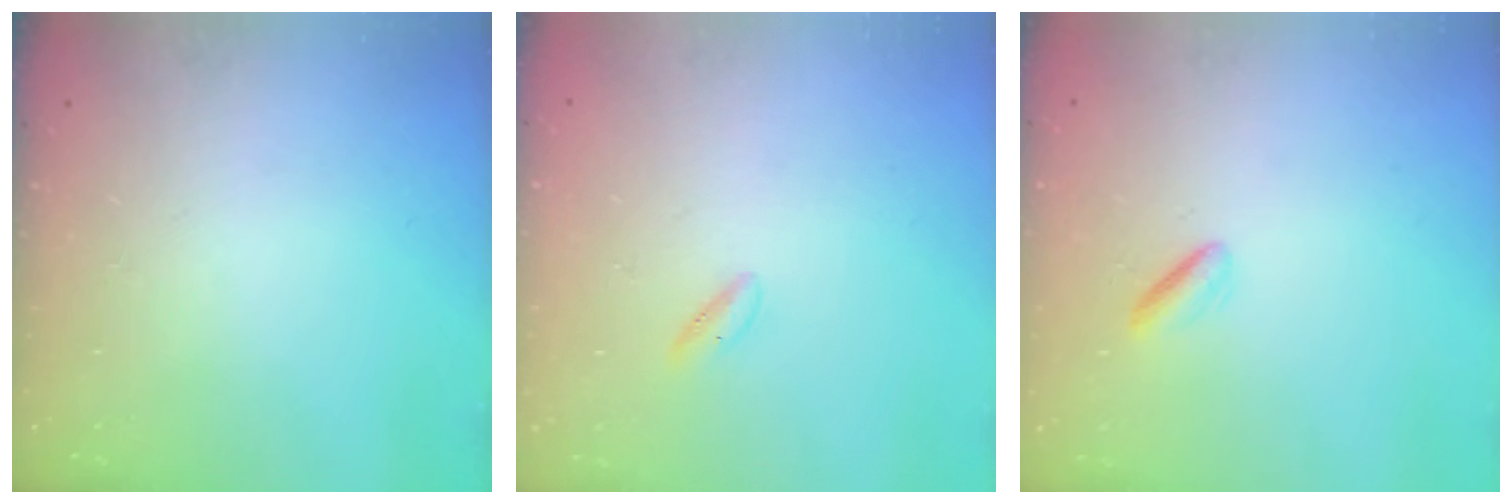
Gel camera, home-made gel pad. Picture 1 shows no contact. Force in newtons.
{"total": 2.0, "press": 1.6, "slide": 1.2}
{"total": 1.0, "press": 0.6, "slide": 0.8}